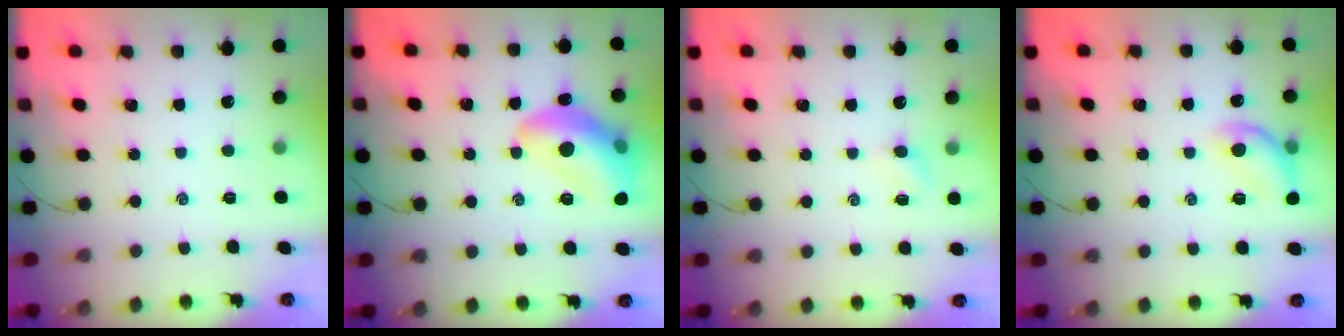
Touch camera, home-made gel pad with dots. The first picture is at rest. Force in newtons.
{"total": 15.6, "press": 15.5, "slide": 1.9}
{"total": 3.4, "press": 3.2, "slide": 1.0}
{"total": 11.2, "press": 11.1, "slide": 0.4}